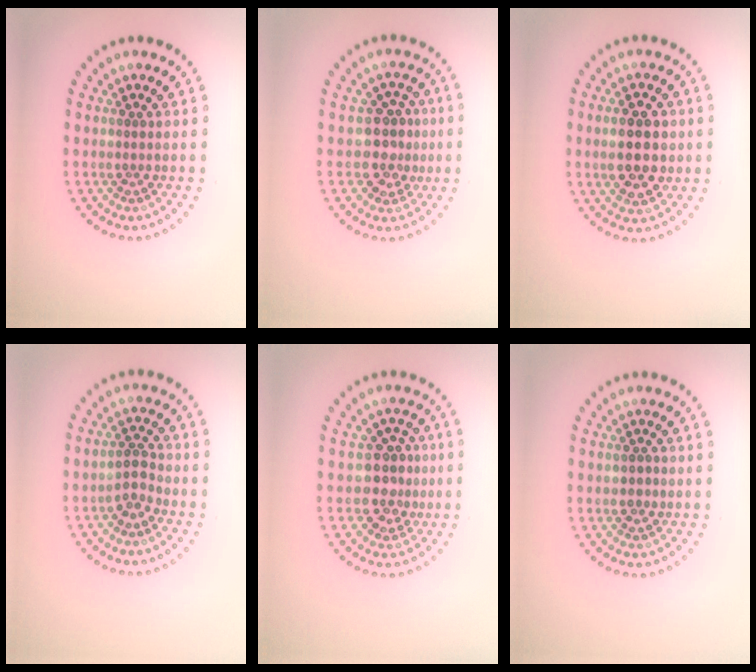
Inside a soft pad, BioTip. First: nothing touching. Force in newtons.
{"total": 3.2, "press": 2.9, "slide": 1.3}
{"total": 5.3, "press": 5.3, "slide": 0.3}
{"total": 2.0, "press": 1.8, "slide": 0.9}
{"total": 3.2, "press": 2.9, "slide": 1.3}
{"total": 0.7, "press": 0.6, "slide": 0.4}